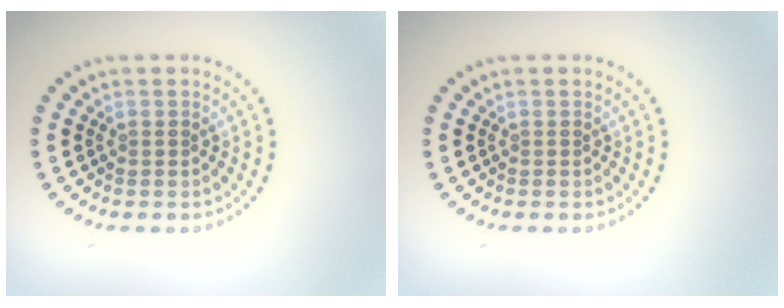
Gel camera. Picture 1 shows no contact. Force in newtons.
{"total": 0.0}